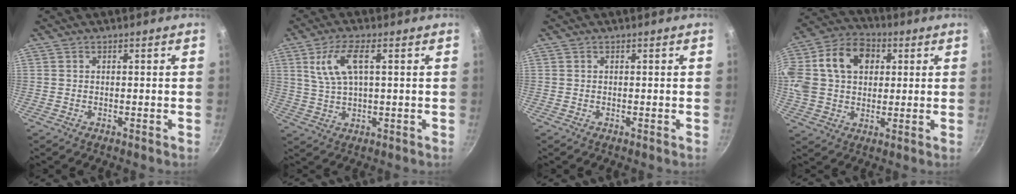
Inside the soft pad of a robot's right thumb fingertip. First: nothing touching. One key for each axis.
{"total": 8.3, "fx": 2.5, "fy": 3.1, "fz": 7.3, "tx": -0.147, "ty": 0.005, "tz": 0.052}
{"total": 0.0}
{"total": 23.0, "fx": 5.7, "fy": 17.1, "fz": 14.3, "tx": -0.312, "ty": 0.041, "tz": 0.090}